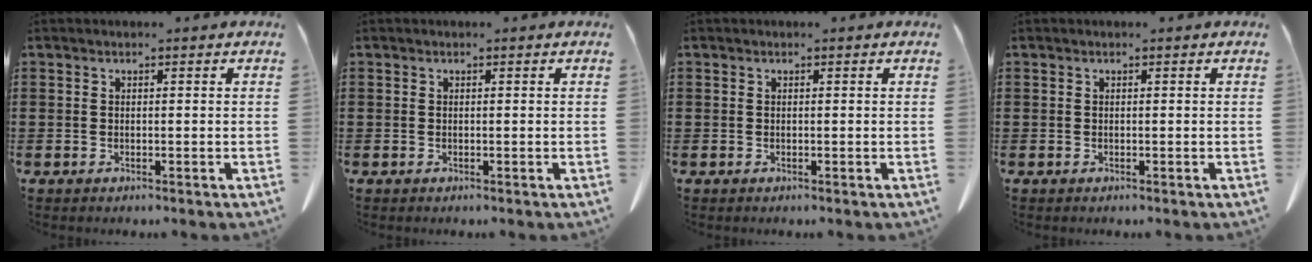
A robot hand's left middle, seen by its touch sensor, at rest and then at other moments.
{"total": 0.0}
{"total": 0.0}
{"total": 0.0}